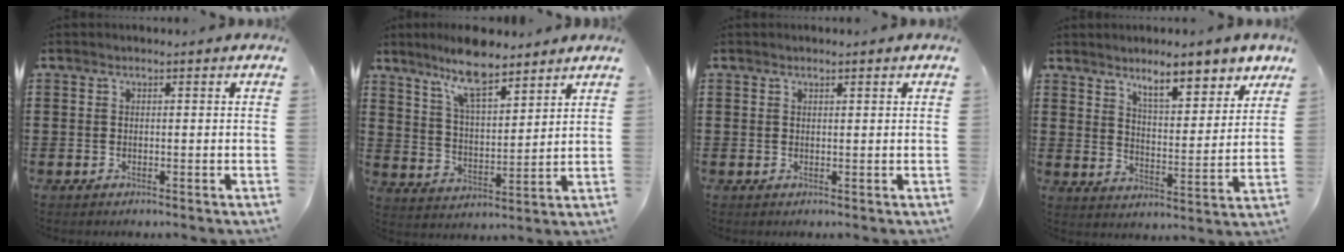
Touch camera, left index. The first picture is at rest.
{"total": 9.9, "force": [7.6, 2.5, 5.9], "torque": [-0.126, -0.016, 0.138]}
{"total": 0.8, "force": [0.6, 0.1, 0.5], "torque": [-0.011, -0.001, 0.012]}
{"total": 8.0, "force": [6.7, 1.4, 4.0], "torque": [-0.066, -0.036, 0.113]}